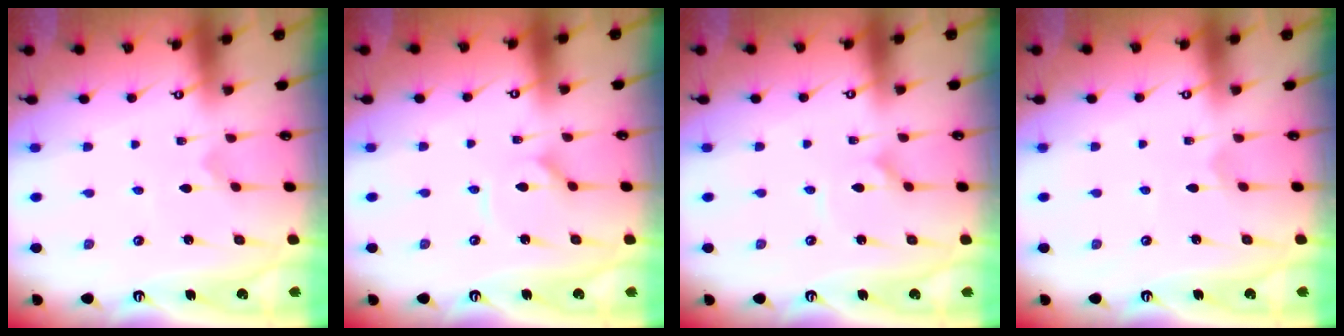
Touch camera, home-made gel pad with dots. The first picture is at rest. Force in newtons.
{"total": 1.8, "press": 1.7, "slide": 0.2}
{"total": 1.2, "press": 1.2, "slide": 0.1}
{"total": 1.8, "press": 1.8, "slide": 0.1}